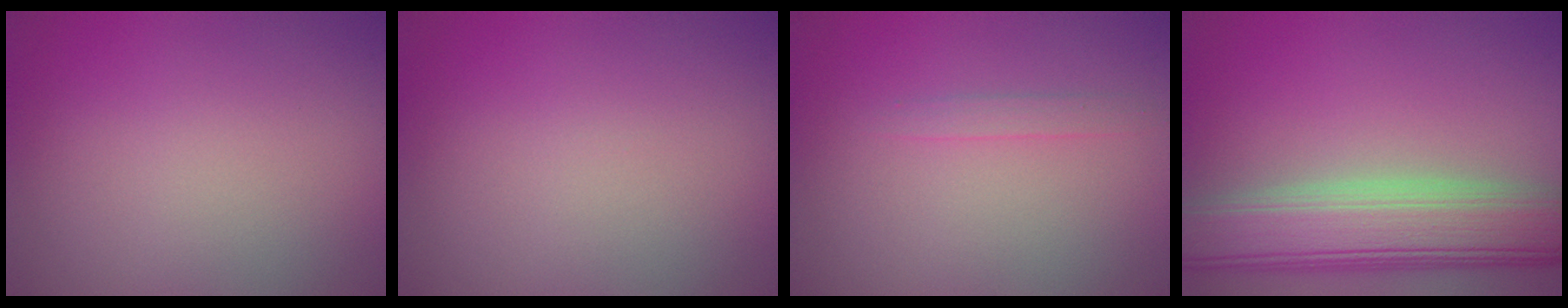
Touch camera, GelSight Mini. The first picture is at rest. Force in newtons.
{"total": 0.0}
{"total": 0.8, "press": 0.8, "slide": 0.1}
{"total": 8.6, "press": 8.6, "slide": 0.6}